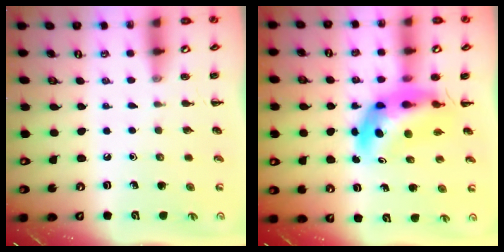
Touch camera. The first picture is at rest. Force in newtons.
{"total": 8.8, "press": 8.3, "slide": 3.0}